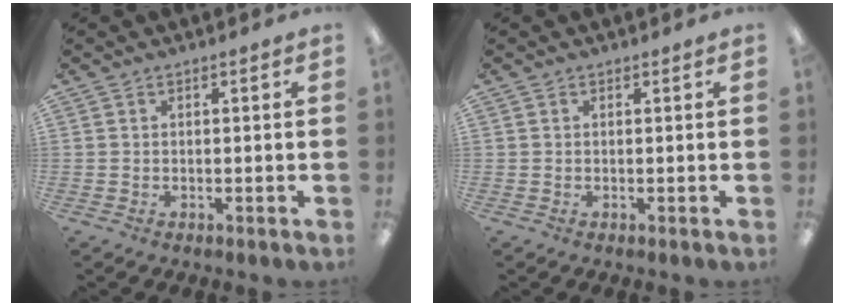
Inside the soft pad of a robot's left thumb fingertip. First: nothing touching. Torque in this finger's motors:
{"motor_torque": [0.00, 0.00, -0.02, -0.02, 0.00]}